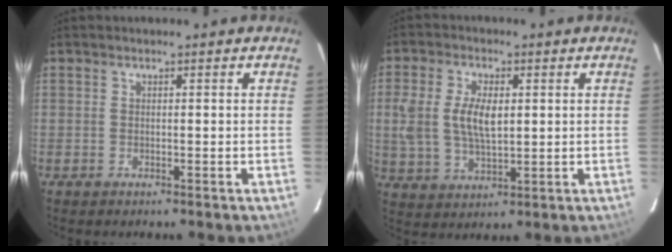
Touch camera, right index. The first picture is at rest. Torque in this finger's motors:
{"motor_torque": [0.31, 0.00, 0.26, 0.10]}